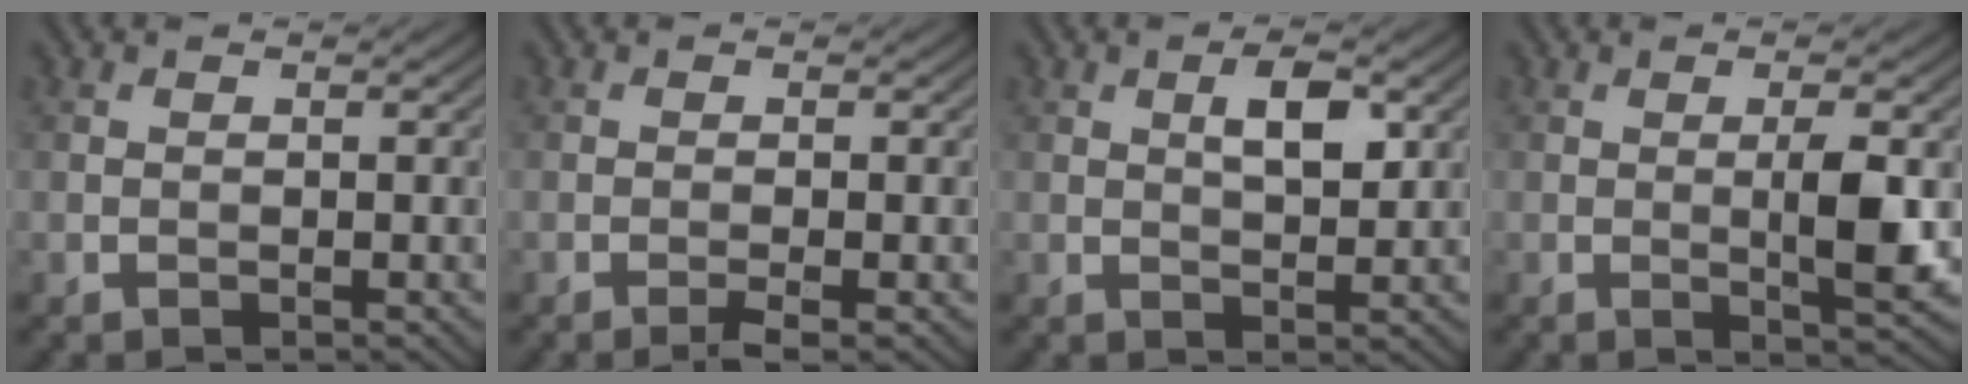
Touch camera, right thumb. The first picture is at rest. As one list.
[{"total": 1.4, "force": [-0.8, -0.1, 1.2], "torque": [-0.020, 0.004, -0.022]}, {"total": 4.1, "force": [1.3, 1.7, 3.5], "torque": [-0.064, 0.000, 0.024]}, {"total": 4.2, "force": [0.1, 0.6, 4.2], "torque": [-0.076, -0.003, 0.001]}]